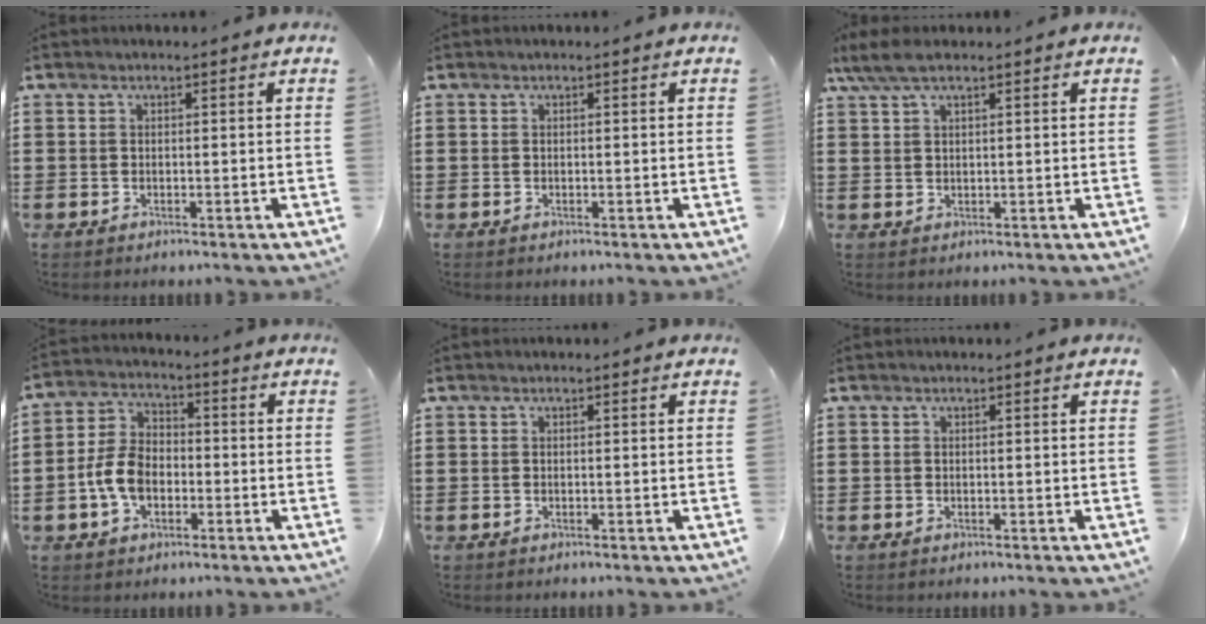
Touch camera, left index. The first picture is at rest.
{"total": 0.0}
{"total": 4.2, "force": [2.6, 1.1, 3.2], "torque": [-0.072, 0.004, 0.046]}
{"total": 7.2, "force": [-2.0, 4.8, 5.0], "torque": [-0.130, 0.001, -0.046]}
{"total": 0.0}
{"total": 0.0}